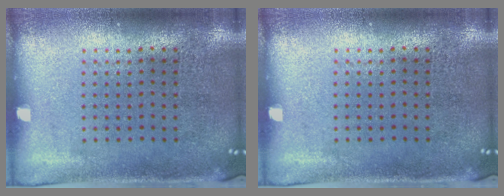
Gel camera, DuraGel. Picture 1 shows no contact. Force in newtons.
{"total": 0.0}